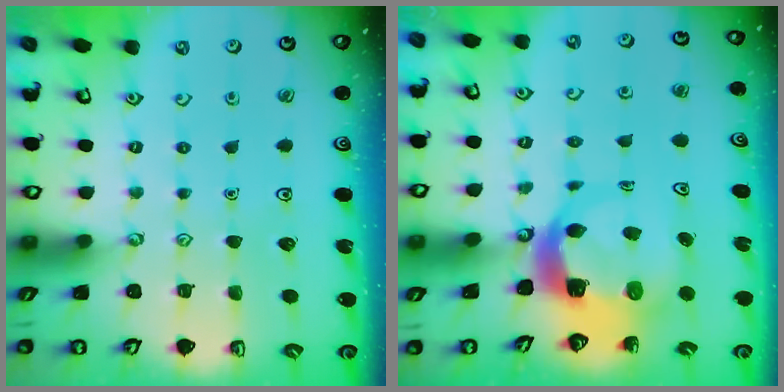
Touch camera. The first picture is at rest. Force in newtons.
{"total": 6.8, "press": 6.7, "slide": 0.9}